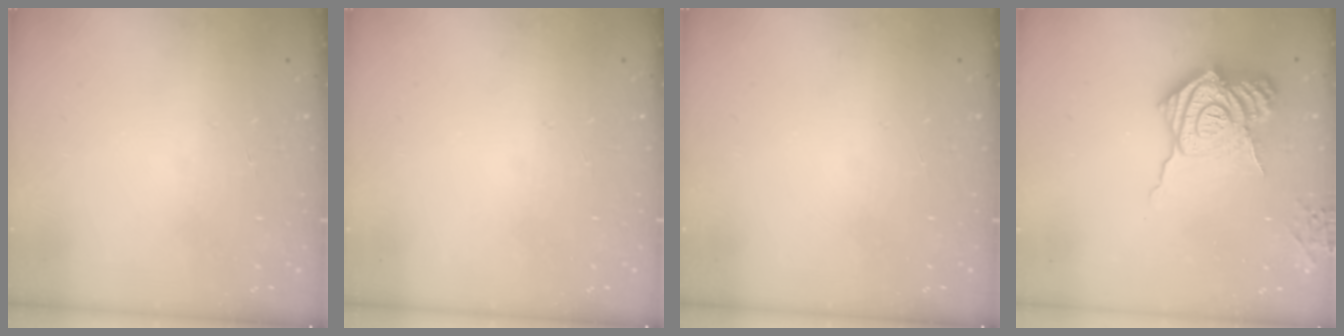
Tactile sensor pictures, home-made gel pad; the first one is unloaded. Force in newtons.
{"total": 0.0}
{"total": 0.0}
{"total": 21.5, "press": 21.4, "slide": 2.2}